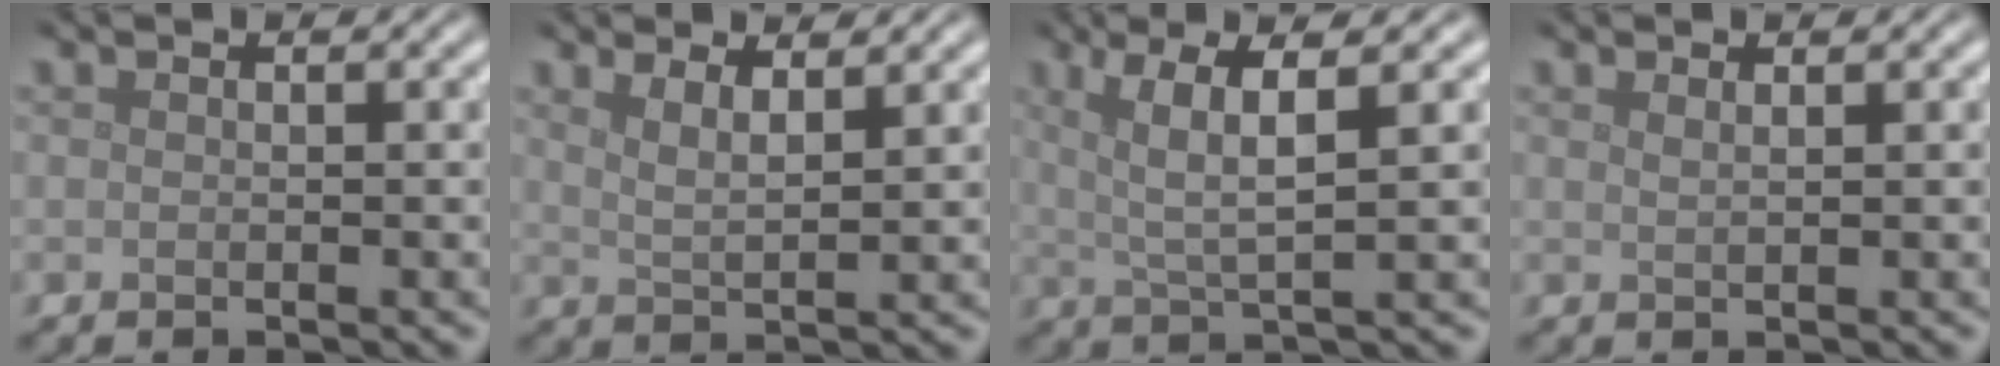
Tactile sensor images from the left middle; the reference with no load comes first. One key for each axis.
{"total": 3.1, "fx": 2.2, "fy": 1.0, "fz": 2.0, "tx": -0.024, "ty": 0.001, "tz": 0.028}
{"total": 5.0, "fx": 1.7, "fy": 0.9, "fz": 4.6, "tx": -0.085, "ty": 0.002, "tz": 0.035}
{"total": 1.0, "fx": 0.7, "fy": 0.3, "fz": 0.6, "tx": -0.006, "ty": 0.001, "tz": 0.006}